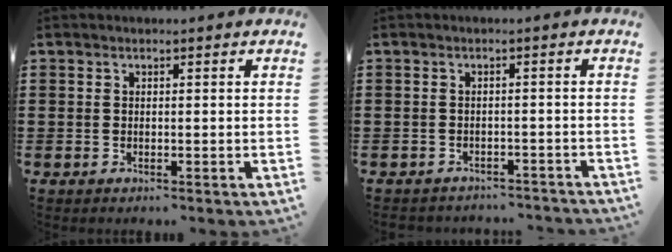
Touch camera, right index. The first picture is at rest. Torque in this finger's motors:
{"motor_torque": [-1.93, 0.21, -1.05, -0.21]}